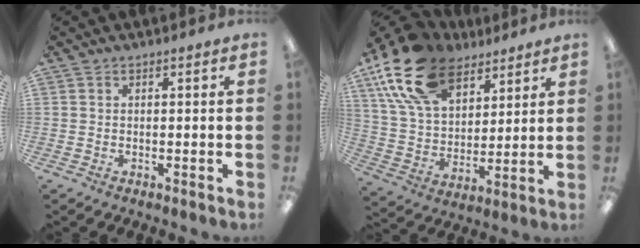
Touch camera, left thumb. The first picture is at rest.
{"total": 20.0, "force": [12.1, 11.5, 11.0], "torque": [-0.226, -0.040, 0.225]}